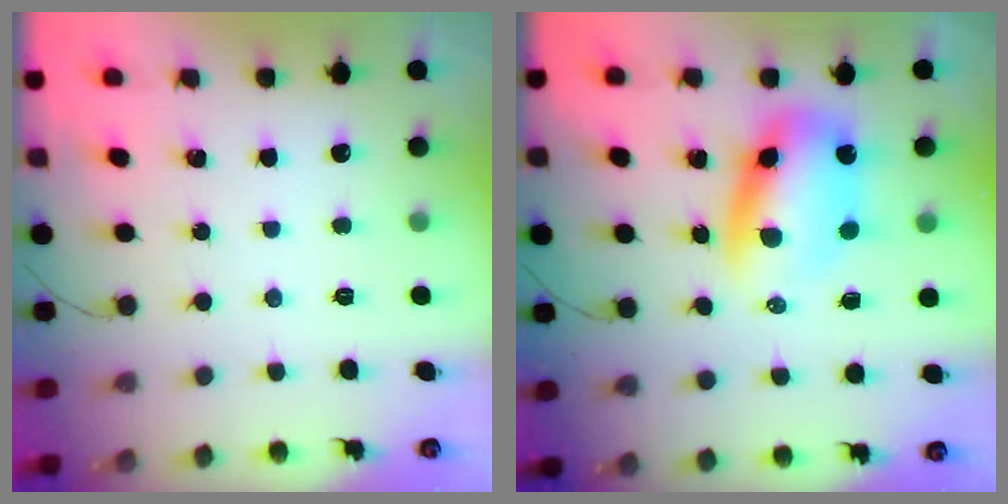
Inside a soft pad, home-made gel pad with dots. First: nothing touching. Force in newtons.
{"total": 10.6, "press": 10.3, "slide": 2.6}